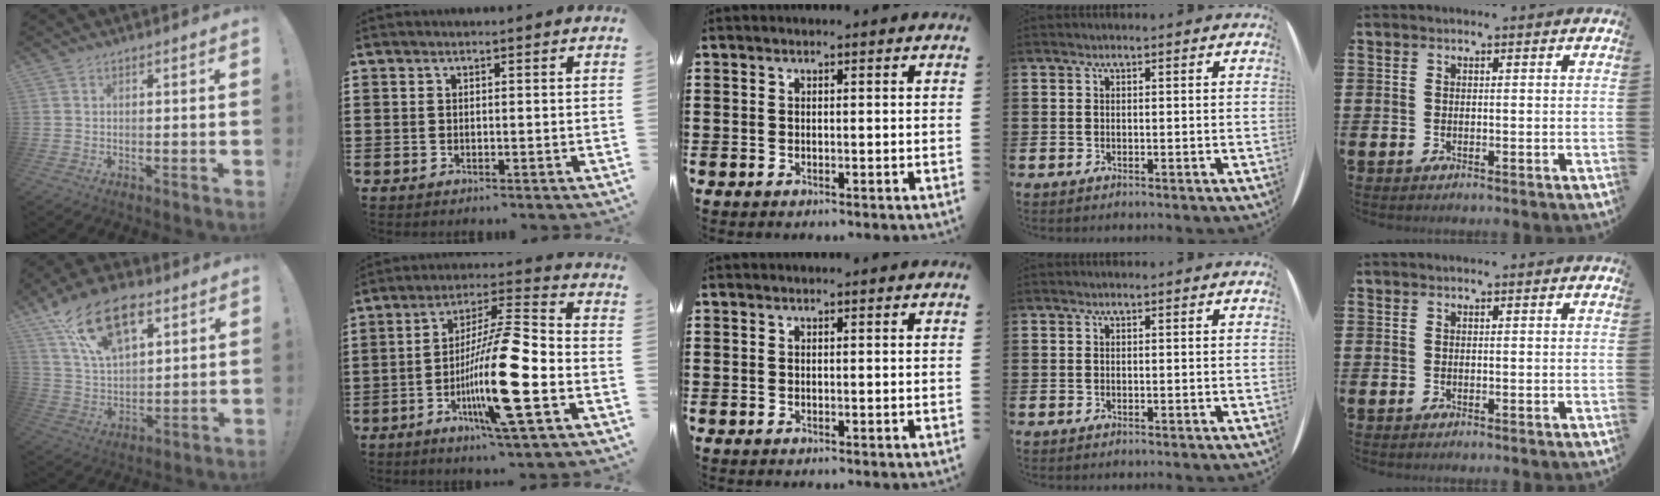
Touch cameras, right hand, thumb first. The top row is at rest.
{"thumb": {"total": 19.7, "force": [11.1, 11.1, 12.0], "torque": [-0.215, -0.056, 0.199]}, "index": {"total": 16.5, "force": [-5.0, 2.2, 15.5], "torque": [-0.304, -0.007, -0.087]}}